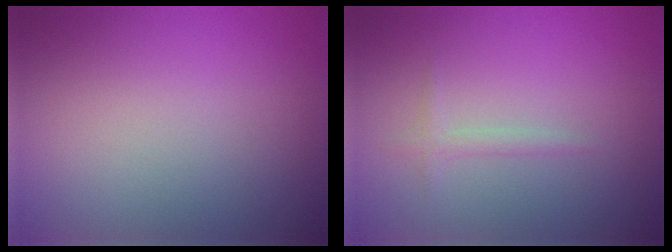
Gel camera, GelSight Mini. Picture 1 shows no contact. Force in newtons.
{"total": 1.0, "press": 1.0, "slide": 0.0}